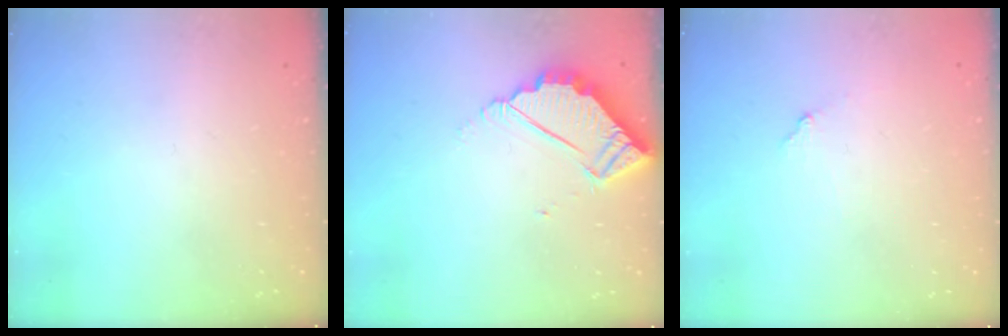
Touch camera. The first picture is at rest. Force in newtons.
{"total": 4.5, "press": 4.5, "slide": 0.3}
{"total": 5.4, "press": 5.4, "slide": 0.2}